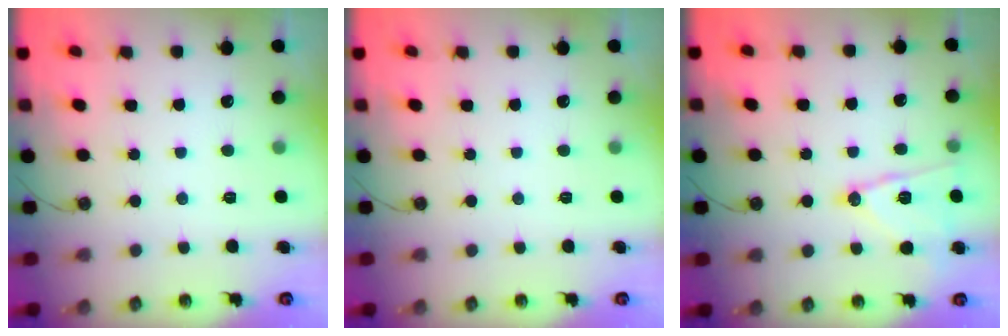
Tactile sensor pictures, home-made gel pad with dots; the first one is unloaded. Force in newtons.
{"total": 0.0}
{"total": 12.8, "press": 12.8, "slide": 0.7}